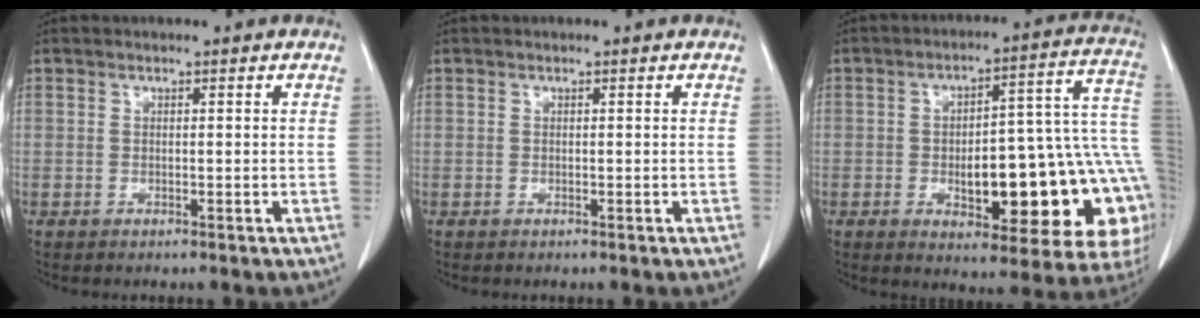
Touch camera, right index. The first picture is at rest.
{"total": 0.0}
{"total": 22.4, "force": [-4.3, 6.7, 21.0], "torque": [-0.186, 0.039, -0.037]}